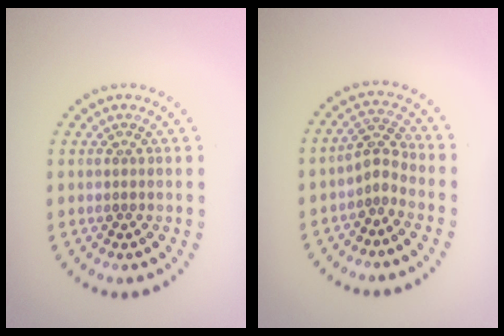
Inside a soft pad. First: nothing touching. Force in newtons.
{"total": 2.1, "press": 1.6, "slide": 1.5}